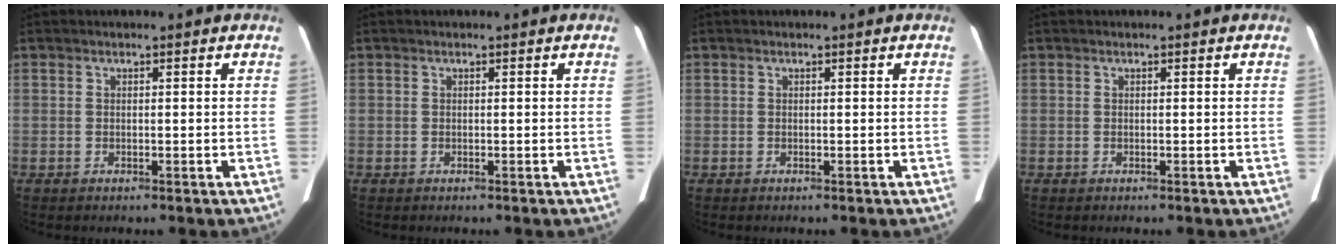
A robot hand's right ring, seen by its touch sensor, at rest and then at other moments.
{"total": 0.0}
{"total": 0.0}
{"total": 0.0}